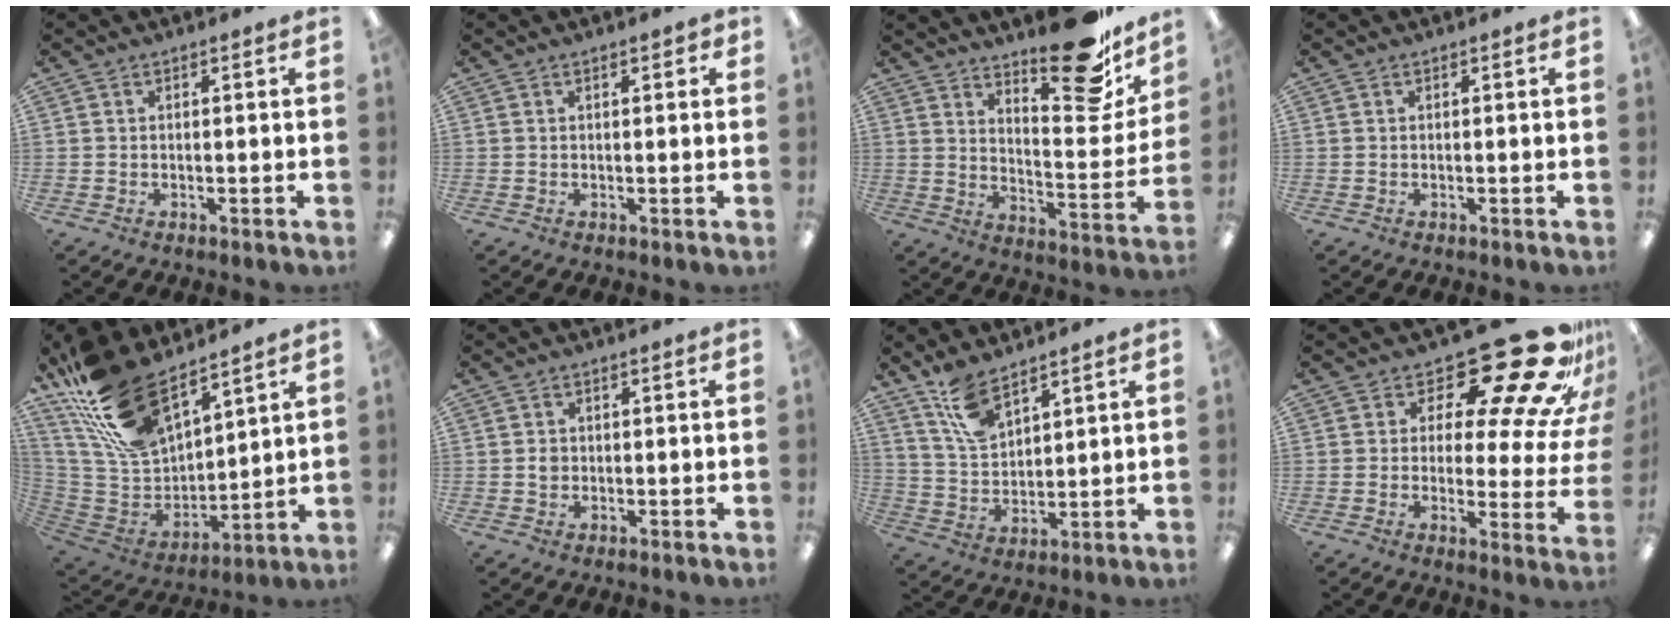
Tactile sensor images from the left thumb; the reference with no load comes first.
{"total": 1.7, "force": [0.8, 0.6, 1.4], "torque": [-0.013, -0.003, 0.009]}
{"total": 18.7, "force": [15.1, 5.9, 9.4], "torque": [-0.111, -0.123, 0.249]}
{"total": 0.0}
{"total": 21.8, "force": [16.3, 9.3, 11.1], "torque": [-0.236, -0.087, 0.302]}
{"total": 1.9, "force": [0.1, 1.7, 1.0], "torque": [-0.011, 0.004, -0.002]}
{"total": 9.5, "force": [7.5, 3.7, 4.7], "torque": [-0.105, -0.029, 0.140]}
{"total": 23.3, "force": [15.1, 8.4, 15.6], "torque": [-0.192, -0.120, 0.246]}